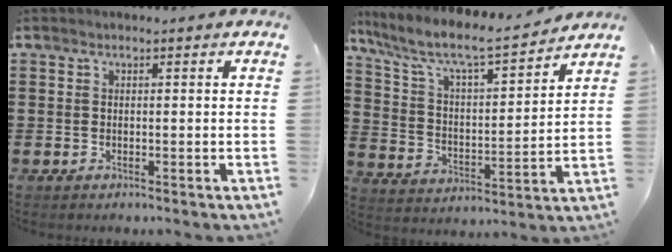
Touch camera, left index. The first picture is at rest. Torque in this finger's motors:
{"motor_torque": [2.14, 0.00, 0.35, 0.21]}